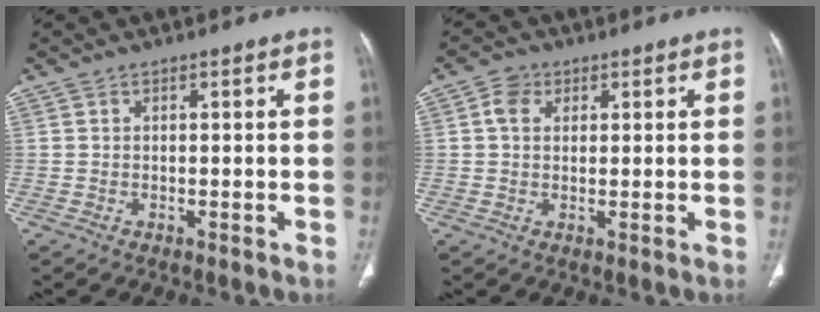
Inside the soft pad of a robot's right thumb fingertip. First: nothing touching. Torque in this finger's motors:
{"motor_torque": [0.49, 0.05, 0.19, 0.22, 0.05]}